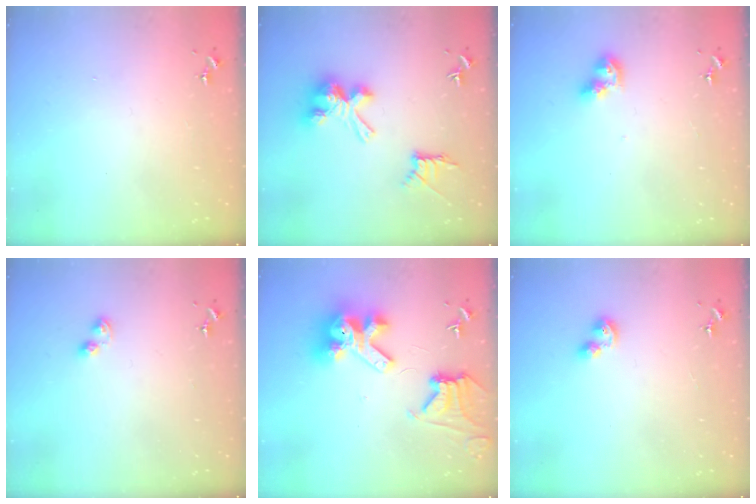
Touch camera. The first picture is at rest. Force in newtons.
{"total": 15.2, "press": 15.2, "slide": 0.9}
{"total": 7.4, "press": 7.4, "slide": 0.7}
{"total": 3.1, "press": 3.1, "slide": 0.6}
{"total": 16.9, "press": 16.7, "slide": 2.0}
{"total": 6.8, "press": 6.8, "slide": 0.5}